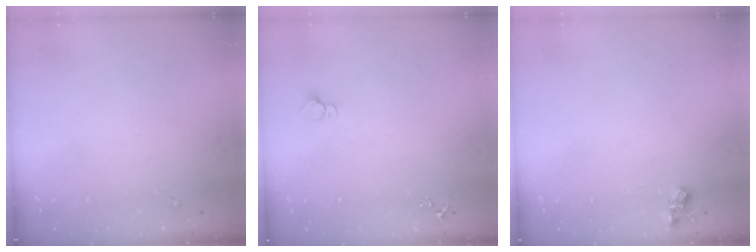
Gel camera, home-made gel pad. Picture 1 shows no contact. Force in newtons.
{"total": 2.7, "press": 2.7, "slide": 0.1}
{"total": 4.8, "press": 4.8, "slide": 0.7}